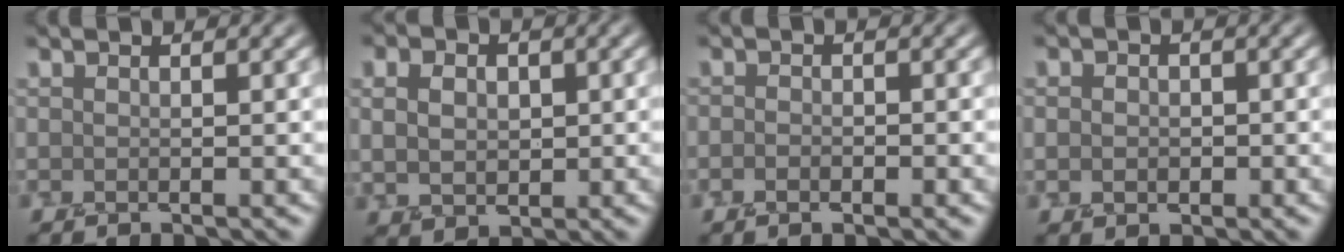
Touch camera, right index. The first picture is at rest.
{"total": 3.9, "force": [0.7, 3.0, 2.4], "torque": [-0.034, 0.011, 0.006]}
{"total": 1.9, "force": [-0.6, 1.0, 1.5], "torque": [-0.004, 0.002, -0.008]}
{"total": 1.8, "force": [0.0, 1.6, 0.9], "torque": [-0.003, 0.003, -0.003]}